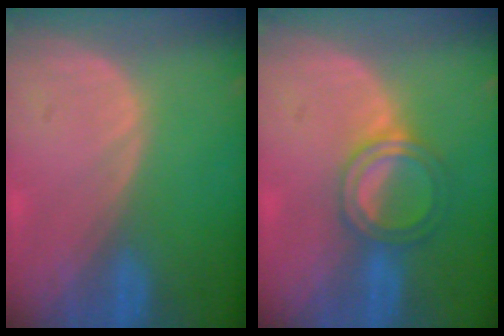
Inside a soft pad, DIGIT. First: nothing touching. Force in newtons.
{"total": 5.0, "press": 4.7, "slide": 1.8}